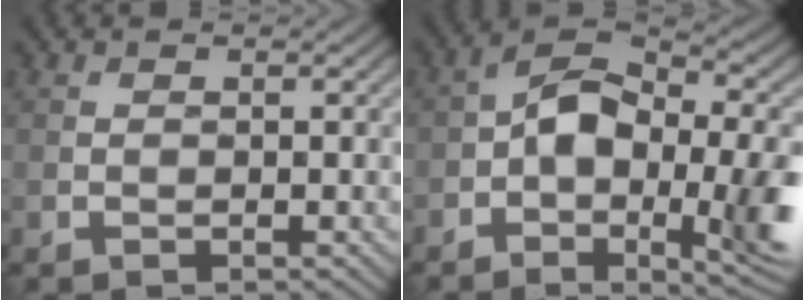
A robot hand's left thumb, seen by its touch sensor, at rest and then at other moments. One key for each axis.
{"total": 13.4, "fx": -1.7, "fy": 6.9, "fz": 11.3, "tx": -0.190, "ty": 0.002, "tz": -0.035}